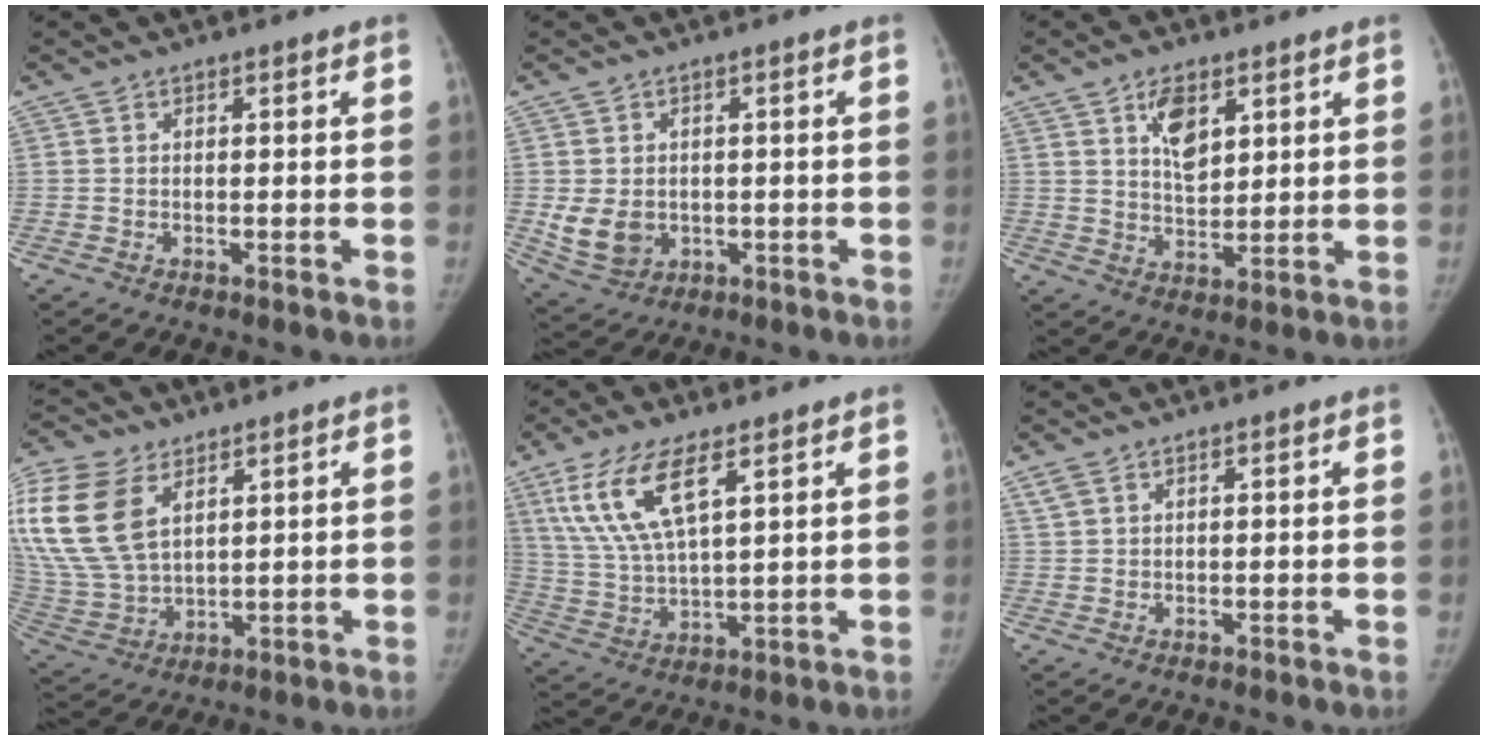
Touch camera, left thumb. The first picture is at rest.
{"total": 6.8, "force": [-0.7, 5.4, 4.0], "torque": [-0.057, -0.009, 0.003]}
{"total": 7.2, "force": [3.4, 4.1, 4.9], "torque": [-0.058, -0.026, 0.061]}
{"total": 20.8, "force": [8.3, 12.9, 14.1], "torque": [-0.326, -0.010, 0.166]}
{"total": 13.2, "force": [6.6, 4.7, 10.4], "torque": [-0.209, -0.021, 0.137]}
{"total": 1.8, "force": [1.2, 1.0, 0.9], "torque": [-0.019, 0.005, 0.029]}